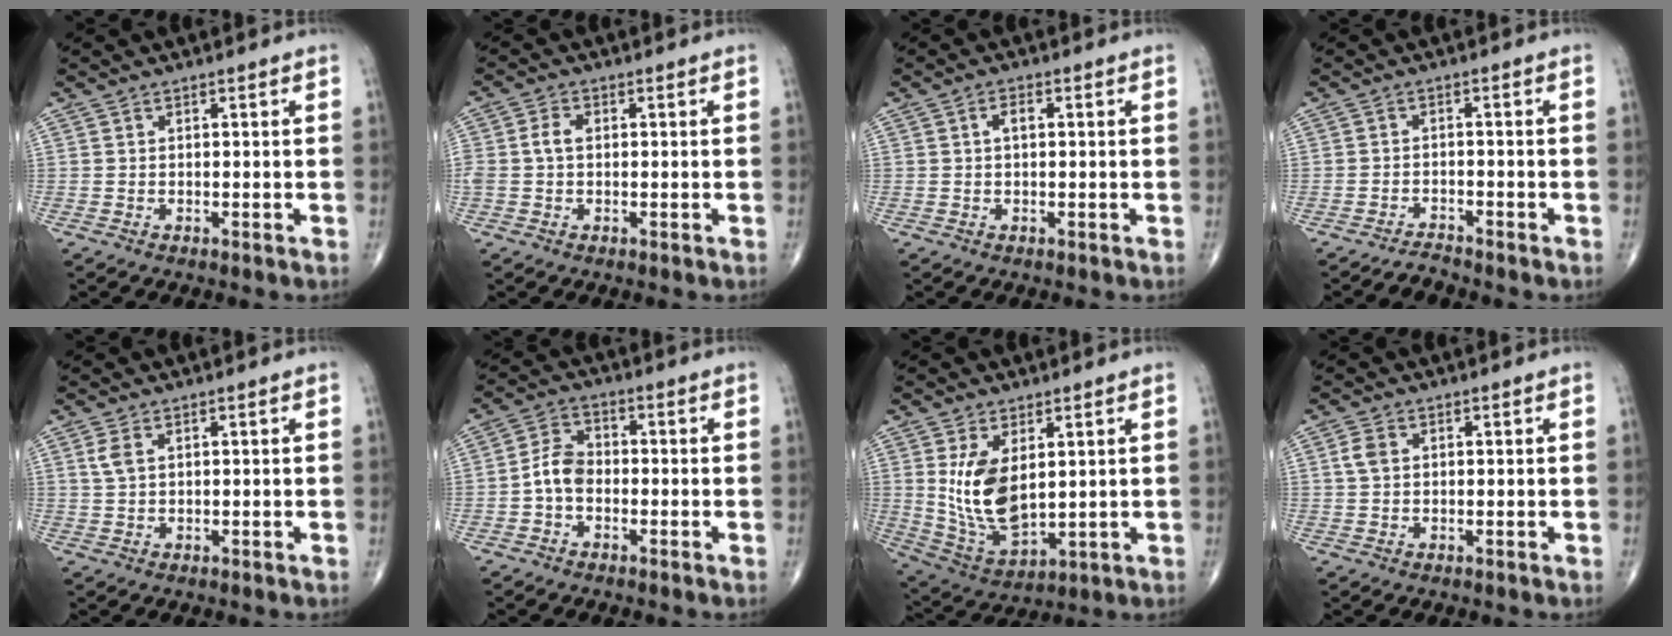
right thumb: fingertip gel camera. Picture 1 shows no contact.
{"total": 3.5, "force": [0.2, 2.4, 2.6], "torque": [-0.065, 0.012, 0.001]}
{"total": 2.2, "force": [0.4, 1.2, 1.8], "torque": [-0.030, 0.008, 0.005]}
{"total": 2.4, "force": [-2.3, 0.0, -0.4], "torque": [0.007, 0.006, -0.042]}
{"total": 2.5, "force": [1.0, 1.3, 1.9], "torque": [-0.045, 0.007, 0.024]}
{"total": 5.4, "force": [-1.4, 3.7, 3.6], "torque": [-0.059, 0.020, -0.038]}
{"total": 12.2, "force": [2.5, 6.6, 10.0], "torque": [-0.177, -0.021, 0.067]}
{"total": 2.7, "force": [0.7, 1.9, 1.8], "torque": [-0.040, 0.005, 0.012]}